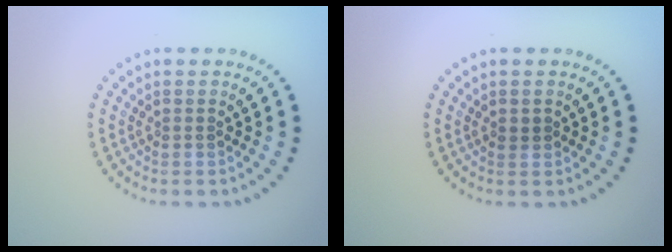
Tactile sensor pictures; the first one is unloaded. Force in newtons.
{"total": 0.7, "press": 0.7, "slide": 0.1}